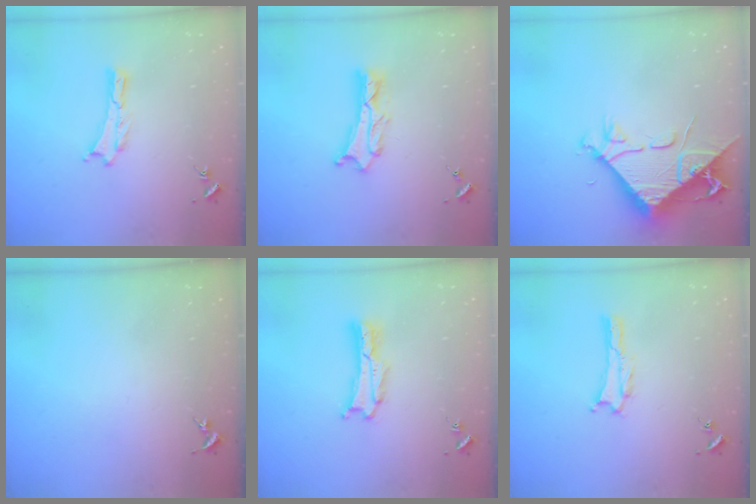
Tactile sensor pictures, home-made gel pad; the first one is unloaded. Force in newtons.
{"total": 2.6, "press": 2.6, "slide": 0.3}
{"total": 9.8, "press": 9.7, "slide": 1.1}
{"total": 0.0}
{"total": 1.4, "press": 1.4, "slide": 0.0}
{"total": 0.0}